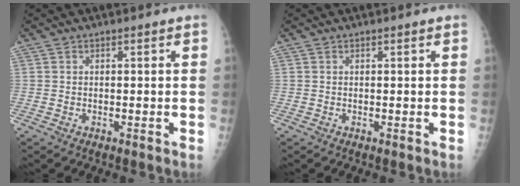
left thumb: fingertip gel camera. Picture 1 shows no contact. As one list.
[{"total": 0.0}]